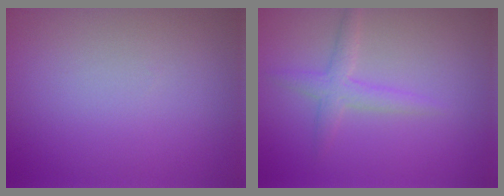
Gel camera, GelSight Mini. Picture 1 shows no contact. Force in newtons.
{"total": 2.1, "press": 2.1, "slide": 0.1}